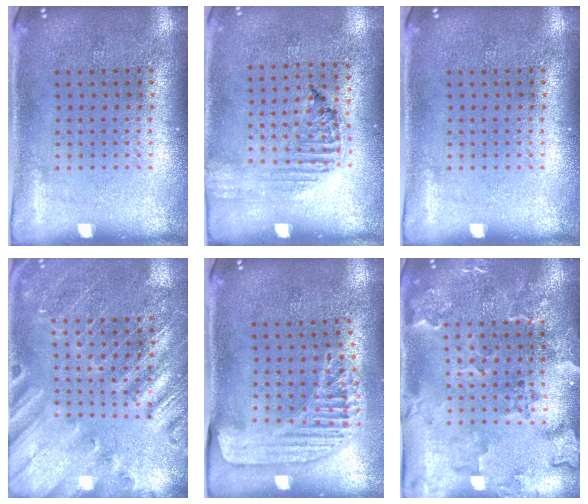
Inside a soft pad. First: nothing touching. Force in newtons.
{"total": 1.3, "press": 1.3, "slide": 0.2}
{"total": 0.0}
{"total": 2.4, "press": 2.4, "slide": 0.3}
{"total": 1.5, "press": 1.5, "slide": 0.3}
{"total": 2.5, "press": 2.2, "slide": 1.1}